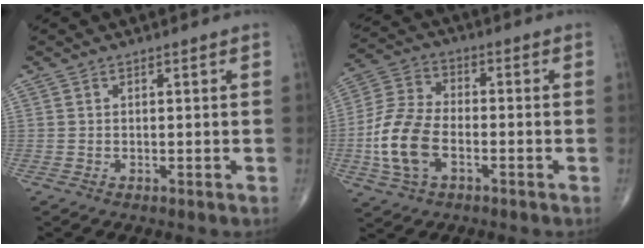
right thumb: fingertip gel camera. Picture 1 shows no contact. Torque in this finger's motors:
{"motor_torque": [-0.23, 0.76, 1.22, -0.35, 0.33]}